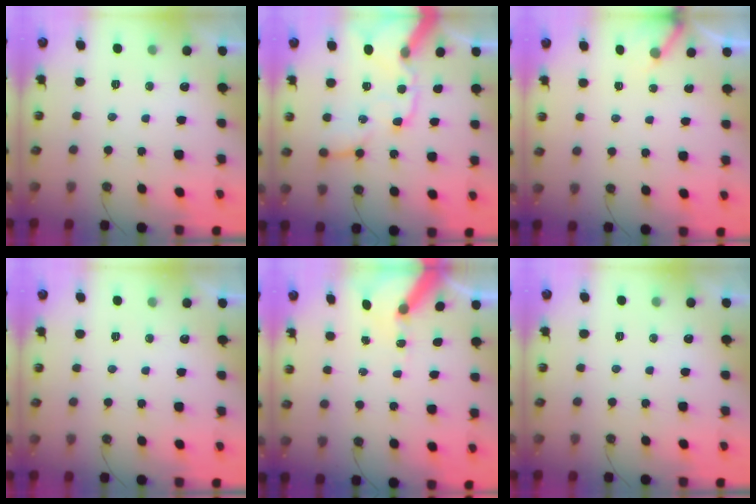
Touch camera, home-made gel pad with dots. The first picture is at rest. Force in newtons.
{"total": 19.7, "press": 19.4, "slide": 3.1}
{"total": 2.7, "press": 2.7, "slide": 0.2}
{"total": 0.0}
{"total": 9.1, "press": 9.0, "slide": 1.4}
{"total": 0.0}